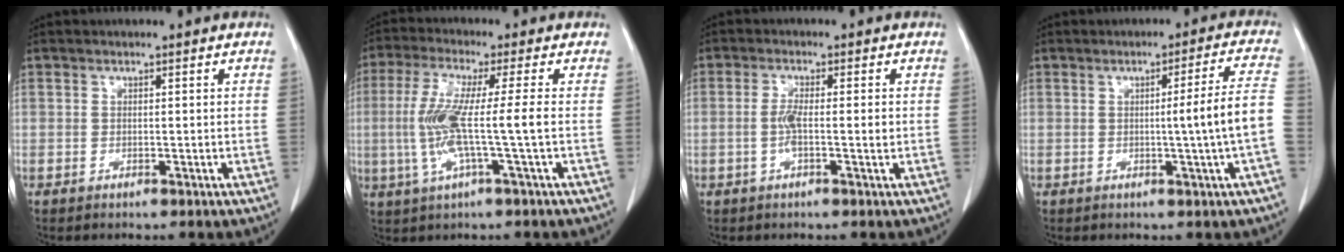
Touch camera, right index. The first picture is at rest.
{"total": 9.7, "force": [-0.9, -0.6, 9.7], "torque": [-0.206, -0.004, -0.022]}
{"total": 3.8, "force": [-0.5, 0.4, 3.7], "torque": [-0.073, 0.000, -0.011]}
{"total": 7.7, "force": [-1.1, -1.8, 7.4], "torque": [-0.098, 0.000, -0.015]}